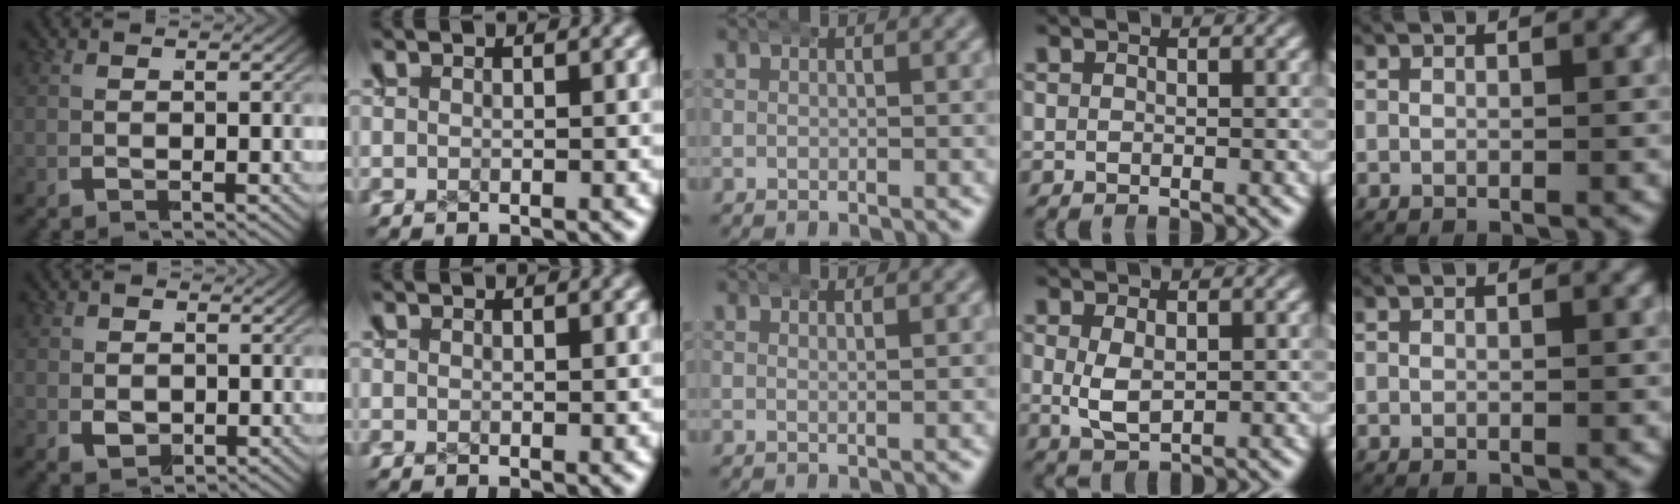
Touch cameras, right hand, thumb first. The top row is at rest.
{"thumb": {"total": 2.1, "force": [0.1, 1.8, 1.2], "torque": [-0.022, -0.019, 0.007]}, "middle": {"total": 0.7, "force": [0.7, -0.2, 0.2], "torque": [-0.001, -0.002, 0.009]}, "ring": {"total": 2.6, "force": [0.1, 1.7, 2.0], "torque": [-0.056, -0.020, 0.017]}}